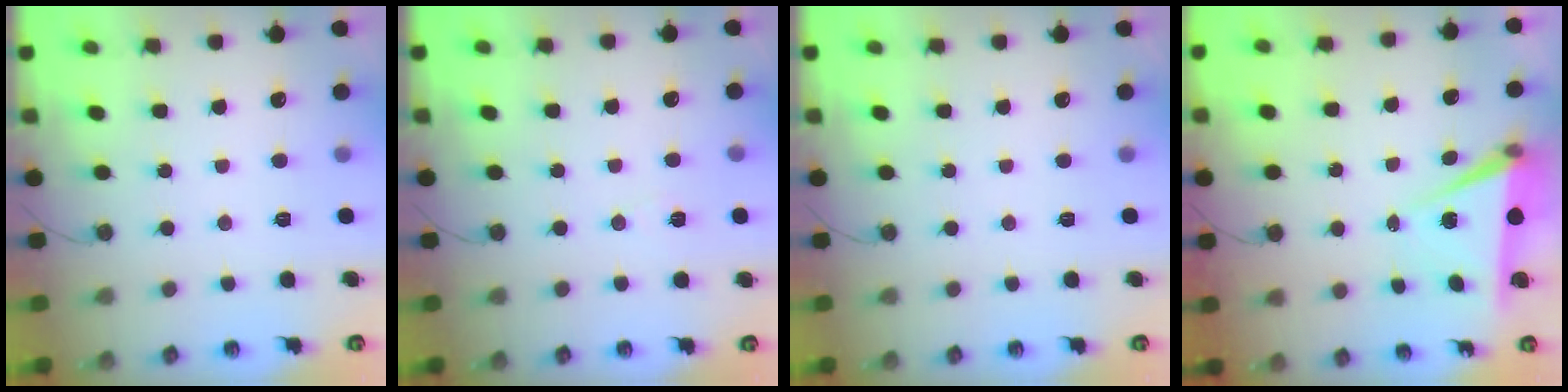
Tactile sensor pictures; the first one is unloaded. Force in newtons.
{"total": 4.3, "press": 3.0, "slide": 3.0}
{"total": 0.0}
{"total": 6.1, "press": 4.3, "slide": 4.3}